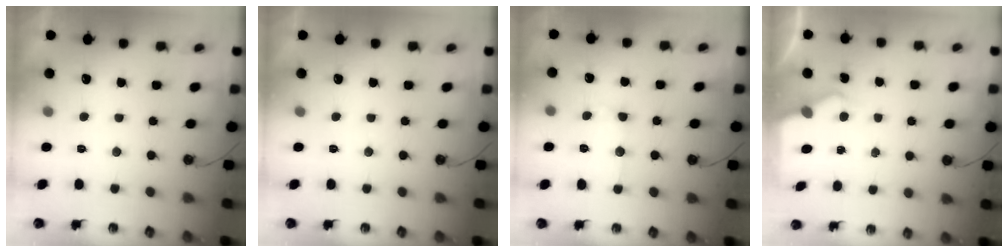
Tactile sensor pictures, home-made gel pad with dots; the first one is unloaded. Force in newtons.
{"total": 0.0}
{"total": 12.3, "press": 12.3, "slide": 0.9}
{"total": 2.6, "press": 2.5, "slide": 0.4}